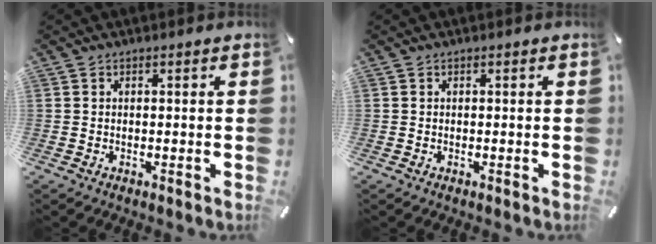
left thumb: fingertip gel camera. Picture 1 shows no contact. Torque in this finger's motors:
{"motor_torque": [-0.01, 0.01, -0.05, -0.05, 0.00]}